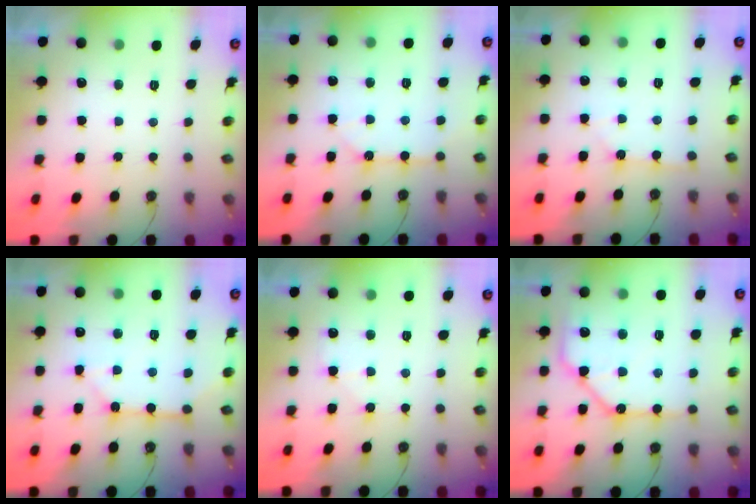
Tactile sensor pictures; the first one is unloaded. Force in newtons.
{"total": 9.0, "press": 8.9, "slide": 1.1}
{"total": 2.0, "press": 2.0, "slide": 0.1}
{"total": 9.3, "press": 9.3, "slide": 0.2}
{"total": 4.8, "press": 4.7, "slide": 0.7}
{"total": 13.5, "press": 13.4, "slide": 1.4}